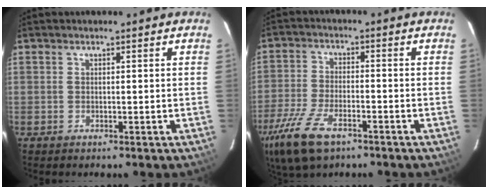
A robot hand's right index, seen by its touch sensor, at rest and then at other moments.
{"total": 13.3, "force": [-8.1, 5.6, 8.8], "torque": [-0.211, -0.031, -0.159]}